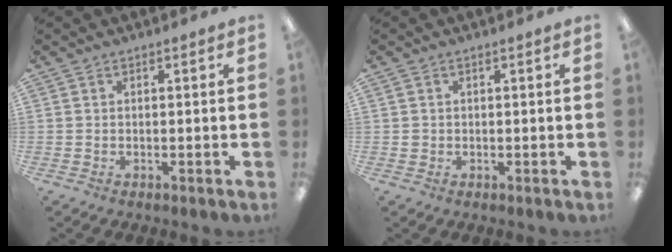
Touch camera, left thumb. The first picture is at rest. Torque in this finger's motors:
{"motor_torque": [-0.09, 0.13, 0.38, -0.26, -0.02]}